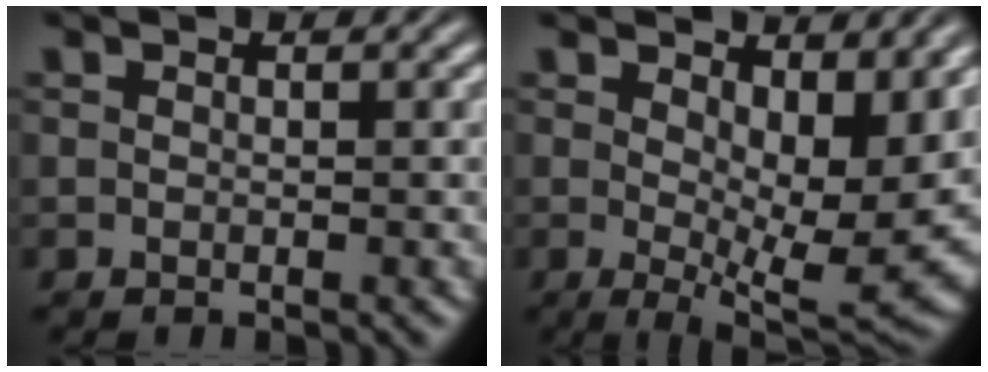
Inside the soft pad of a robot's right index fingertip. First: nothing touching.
{"total": 6.6, "force": [0.1, 1.7, 6.4], "torque": [-0.066, -0.030, 0.015]}